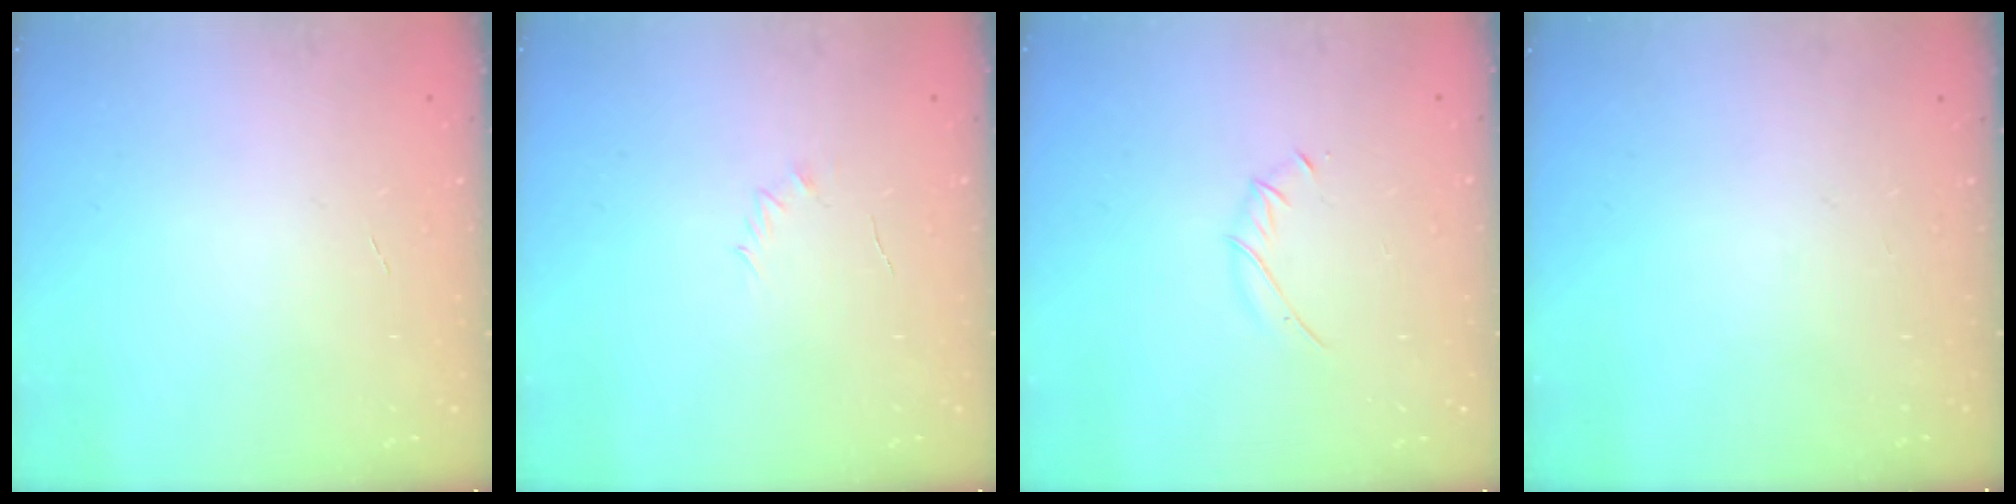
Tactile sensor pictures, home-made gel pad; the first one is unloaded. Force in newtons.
{"total": 2.5, "press": 2.4, "slide": 0.7}
{"total": 3.8, "press": 3.7, "slide": 0.9}
{"total": 0.0}